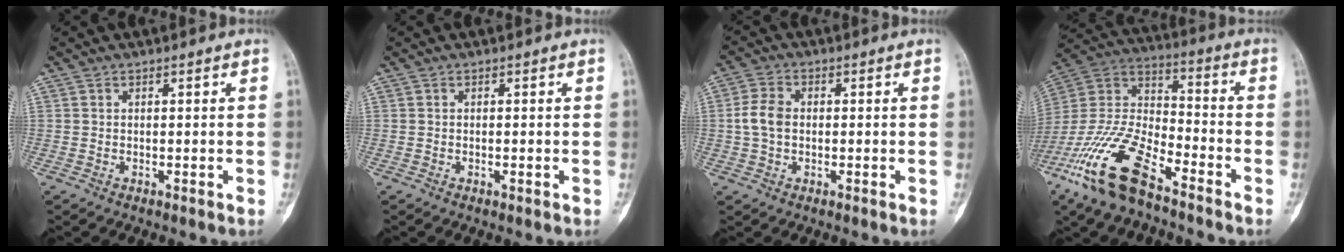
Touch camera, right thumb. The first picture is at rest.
{"total": 0.7, "force": [-0.2, 0.2, 0.6], "torque": [-0.011, -0.001, -0.002]}
{"total": 5.1, "force": [0.0, 3.6, 3.6], "torque": [-0.077, 0.011, -0.006]}
{"total": 19.3, "force": [-12.2, 7.1, 13.2], "torque": [-0.273, 0.053, -0.233]}